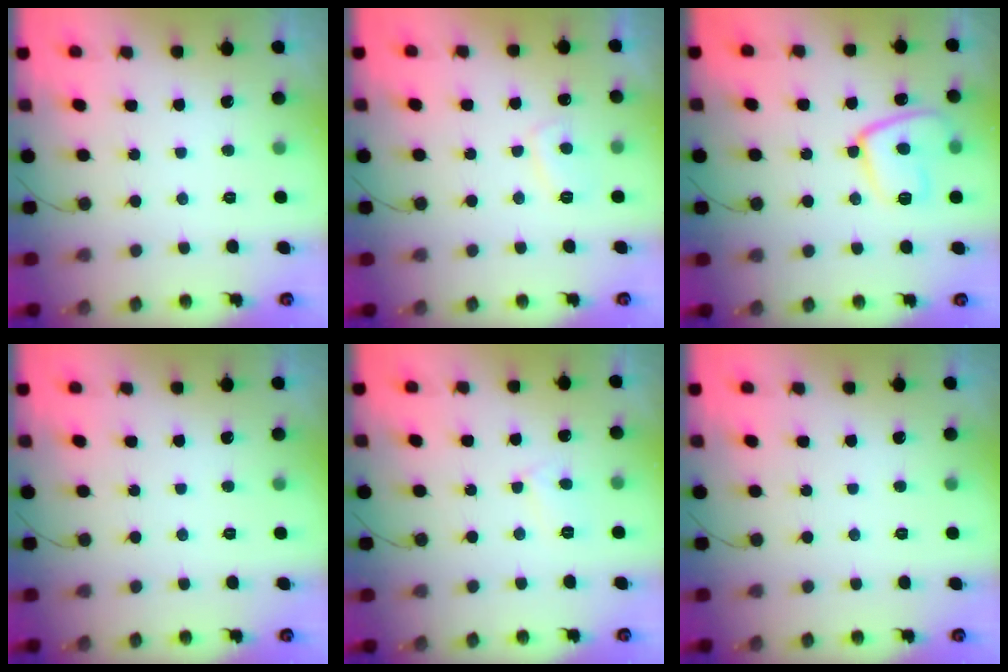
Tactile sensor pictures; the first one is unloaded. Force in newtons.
{"total": 3.7, "press": 3.7, "slide": 0.7}
{"total": 12.6, "press": 12.5, "slide": 1.2}
{"total": 0.0}
{"total": 3.9, "press": 3.9, "slide": 0.3}
{"total": 0.0}